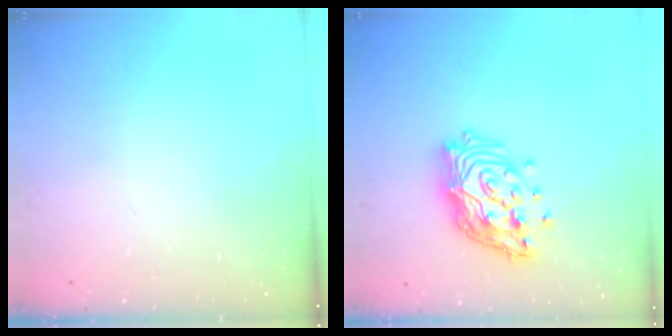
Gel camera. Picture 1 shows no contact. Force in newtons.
{"total": 17.4, "press": 17.1, "slide": 3.2}